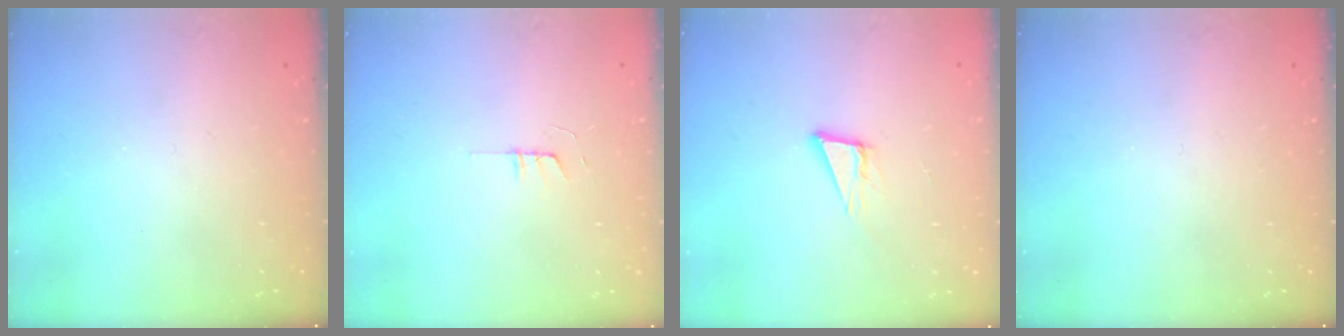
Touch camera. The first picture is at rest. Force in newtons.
{"total": 3.7, "press": 3.7, "slide": 0.3}
{"total": 6.2, "press": 5.4, "slide": 3.1}
{"total": 0.0}